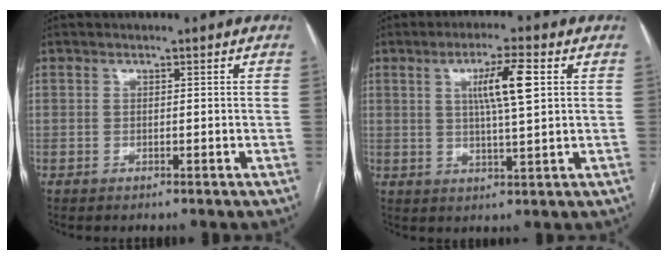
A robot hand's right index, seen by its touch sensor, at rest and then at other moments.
{"total": 7.3, "force": [2.0, 0.3, 7.0], "torque": [-0.124, 0.004, 0.035]}